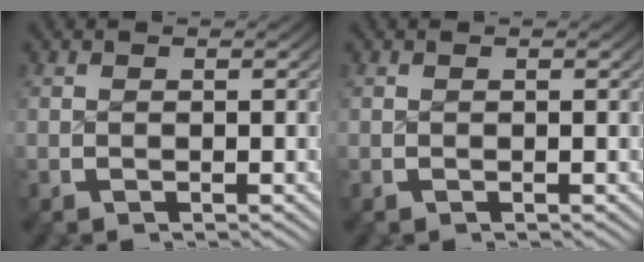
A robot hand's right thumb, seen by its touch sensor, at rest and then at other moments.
{"total": 0.0}